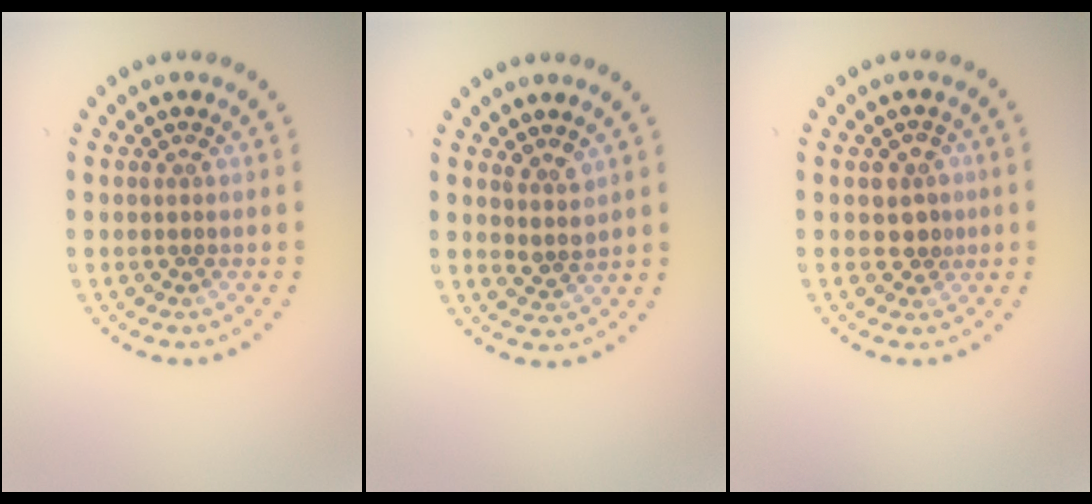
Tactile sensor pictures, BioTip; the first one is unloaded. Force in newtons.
{"total": 1.7, "press": 1.4, "slide": 1.0}
{"total": 2.1, "press": 2.0, "slide": 0.8}